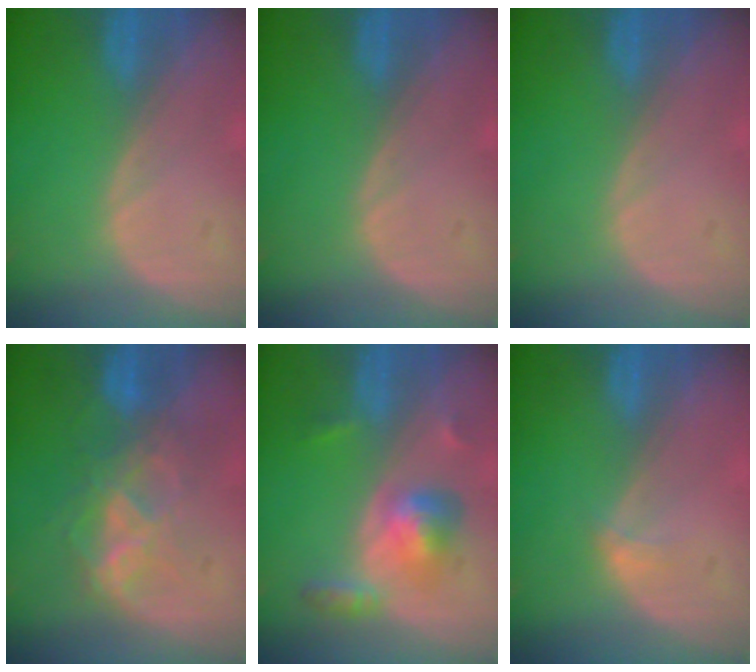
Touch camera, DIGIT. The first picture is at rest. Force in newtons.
{"total": 0.0}
{"total": 0.0}
{"total": 6.8, "press": 6.7, "slide": 1.5}
{"total": 6.1, "press": 5.5, "slide": 2.7}
{"total": 1.3, "press": 0.9, "slide": 0.9}